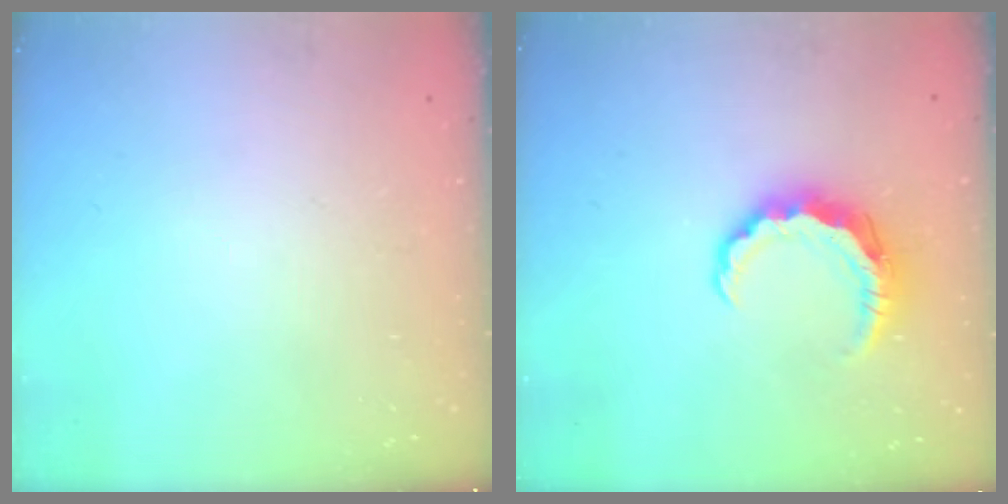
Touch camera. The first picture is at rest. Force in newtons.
{"total": 8.8, "press": 8.7, "slide": 1.4}